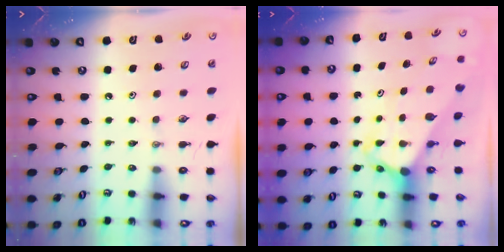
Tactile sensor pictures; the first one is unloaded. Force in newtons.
{"total": 4.0, "press": 3.9, "slide": 0.3}